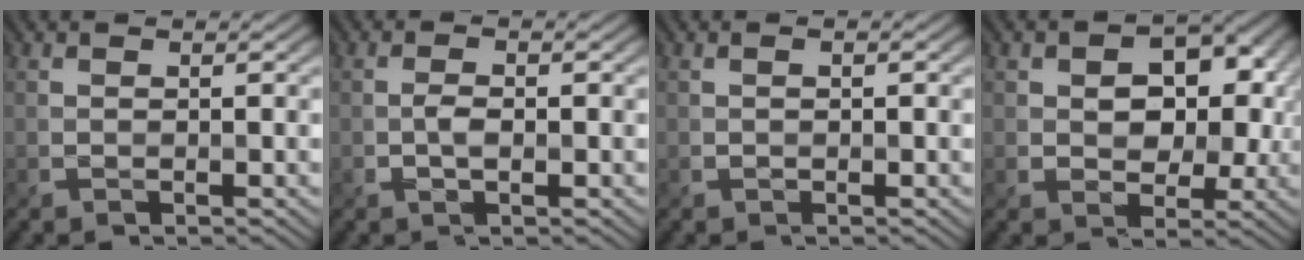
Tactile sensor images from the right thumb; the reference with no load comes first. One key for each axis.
{"total": 1.5, "fx": -0.5, "fy": 0.7, "fz": 1.3, "tx": -0.026, "ty": 0.000, "tz": -0.010}
{"total": 0.7, "fx": 0.1, "fy": 0.3, "fz": 0.6, "tx": -0.007, "ty": 0.000, "tz": 0.004}
{"total": 9.4, "fx": 1.2, "fy": 6.8, "fz": 6.4, "tx": -0.081, "ty": -0.006, "tz": 0.016}